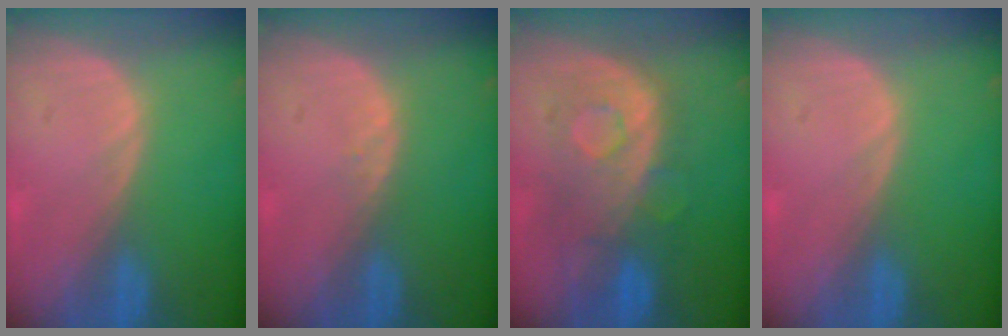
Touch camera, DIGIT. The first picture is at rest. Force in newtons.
{"total": 0.7, "press": 0.6, "slide": 0.2}
{"total": 9.1, "press": 8.6, "slide": 3.0}
{"total": 0.0}